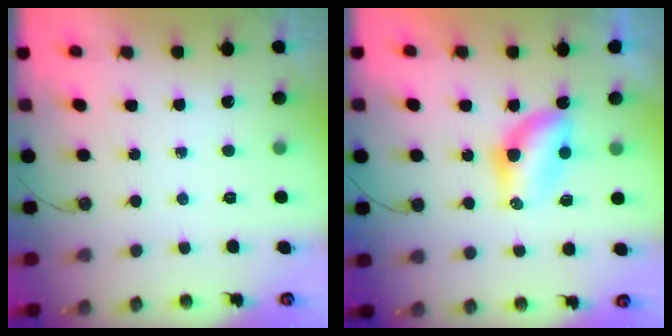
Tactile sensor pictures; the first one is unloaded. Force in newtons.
{"total": 6.3, "press": 6.3, "slide": 0.3}